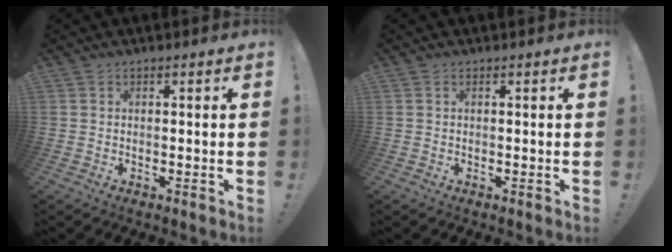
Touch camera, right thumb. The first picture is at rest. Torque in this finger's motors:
{"motor_torque": [0.00, -0.18, 0.01, -0.05, 0.07]}